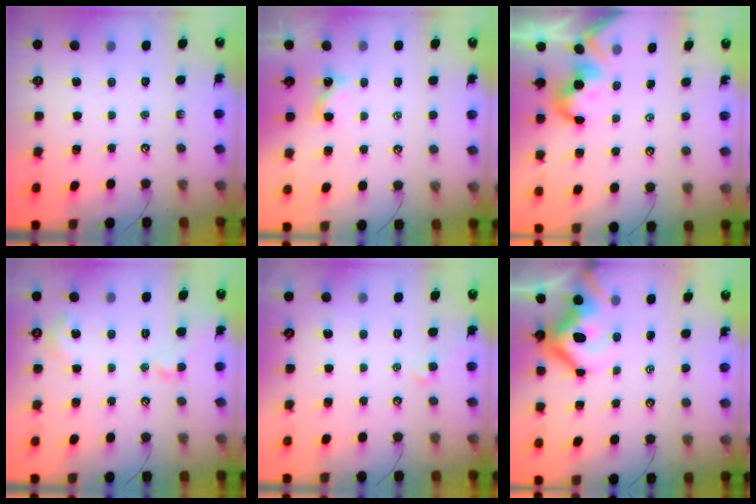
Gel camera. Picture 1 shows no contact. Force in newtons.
{"total": 2.5, "press": 2.5, "slide": 0.1}
{"total": 2.2, "press": 2.1, "slide": 0.4}
{"total": 3.0, "press": 2.9, "slide": 0.8}
{"total": 0.5, "press": 0.2, "slide": 0.5}
{"total": 11.2, "press": 11.1, "slide": 1.8}